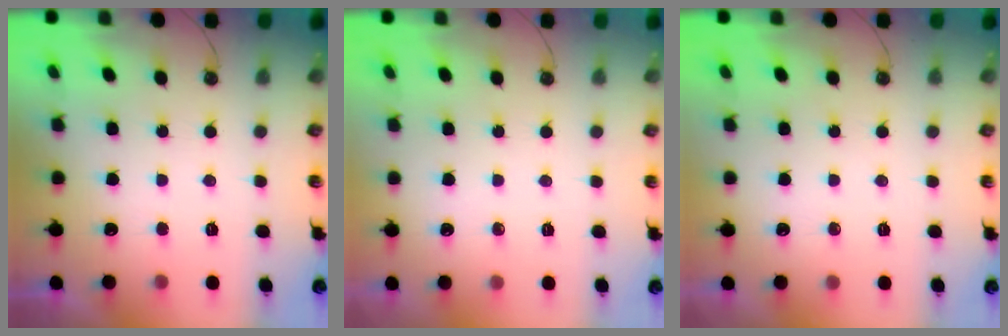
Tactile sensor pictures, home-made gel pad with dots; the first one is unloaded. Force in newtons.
{"total": 0.0}
{"total": 0.0}